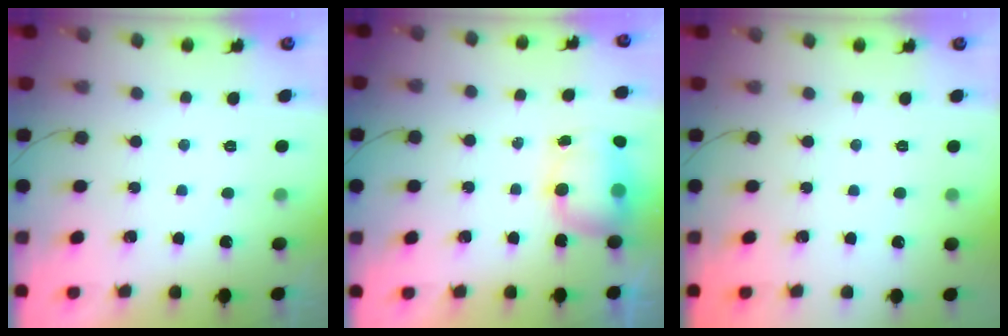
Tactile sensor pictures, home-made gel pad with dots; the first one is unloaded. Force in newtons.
{"total": 7.2, "press": 7.0, "slide": 1.3}
{"total": 0.0}